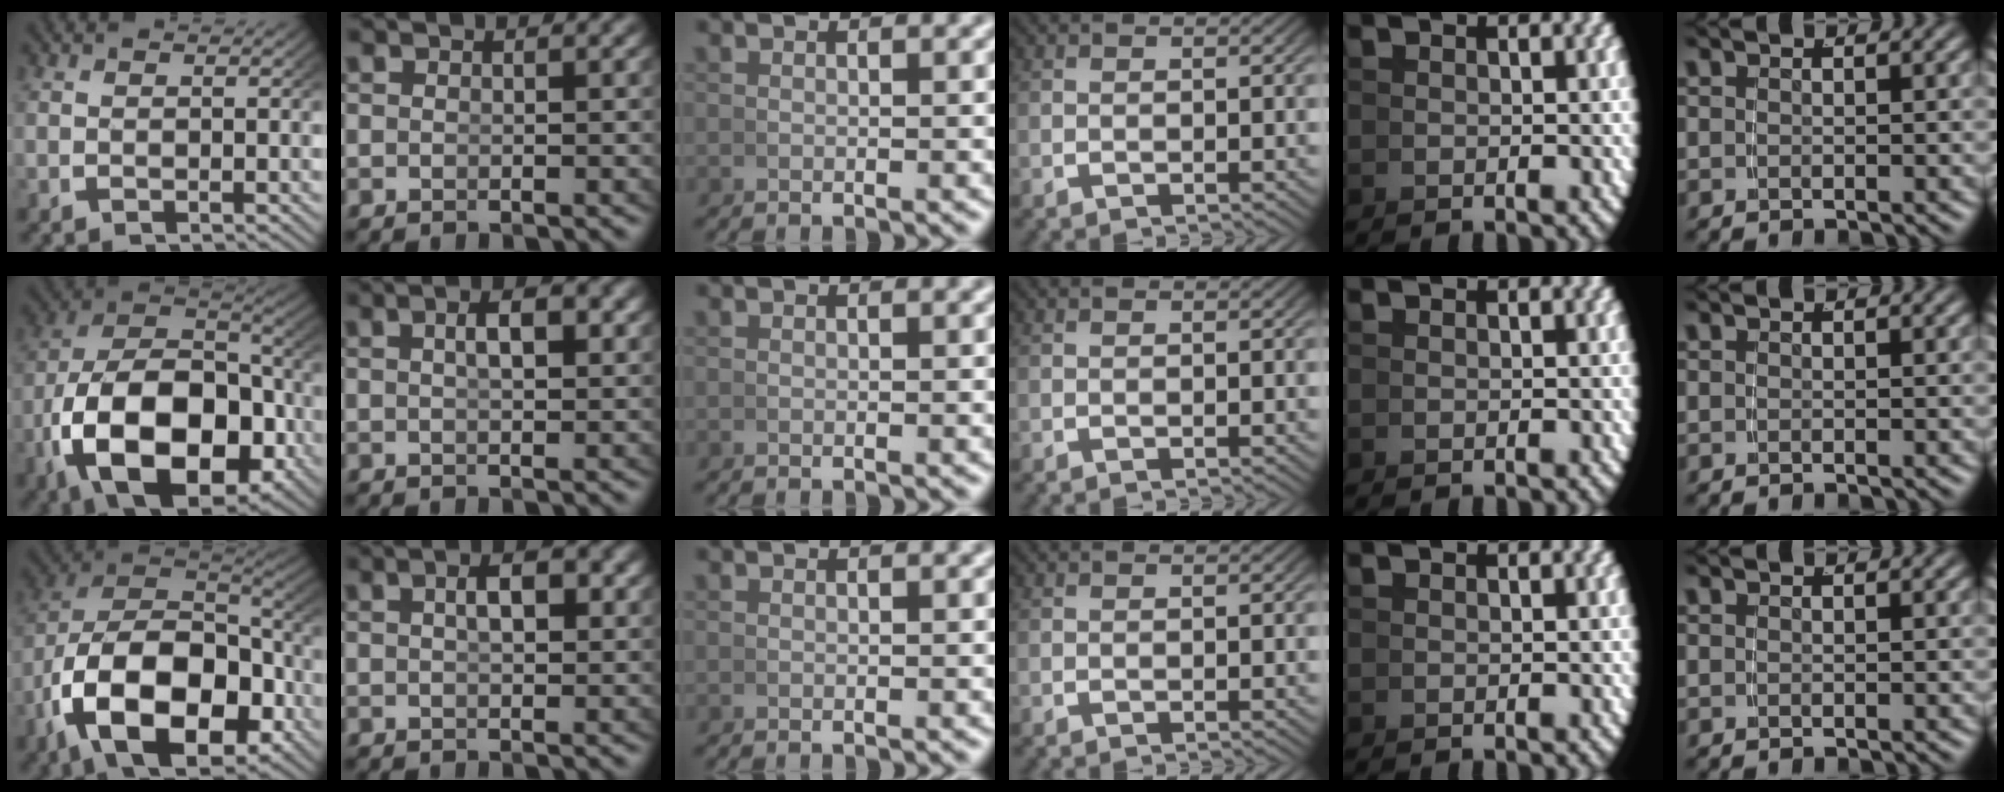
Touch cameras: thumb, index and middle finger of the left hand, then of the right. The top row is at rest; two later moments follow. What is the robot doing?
{"motion": "grasp_and_lifting", "object": "photo album"}